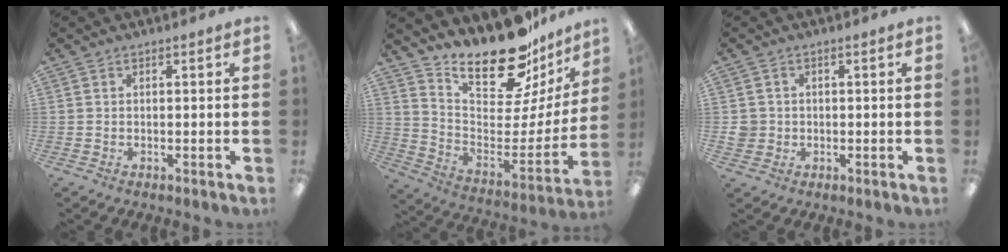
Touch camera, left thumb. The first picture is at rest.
{"total": 21.2, "force": [17.8, 6.8, 9.3], "torque": [-0.137, -0.144, 0.304]}
{"total": 3.3, "force": [-0.1, 3.3, 0.5], "torque": [-0.014, 0.008, -0.002]}